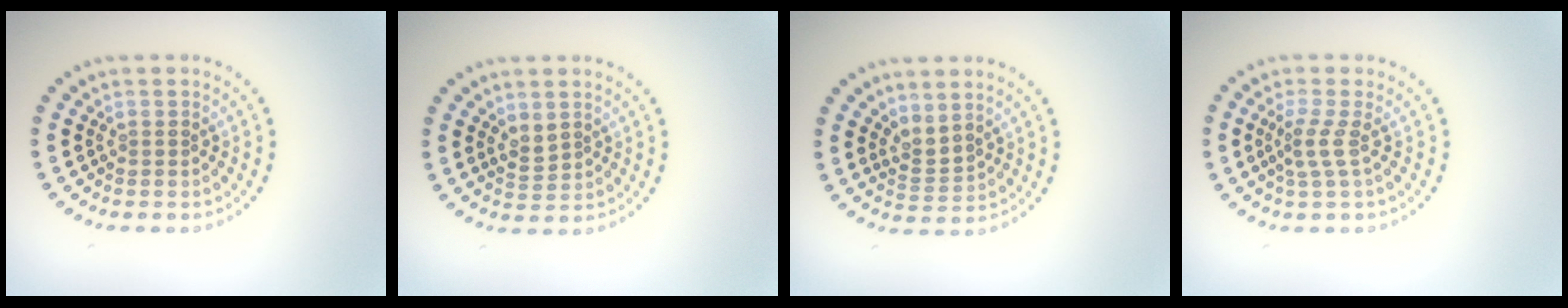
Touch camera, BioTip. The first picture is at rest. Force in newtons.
{"total": 1.8, "press": 1.6, "slide": 0.8}
{"total": 2.1, "press": 1.4, "slide": 1.6}
{"total": 2.0, "press": 1.4, "slide": 1.5}